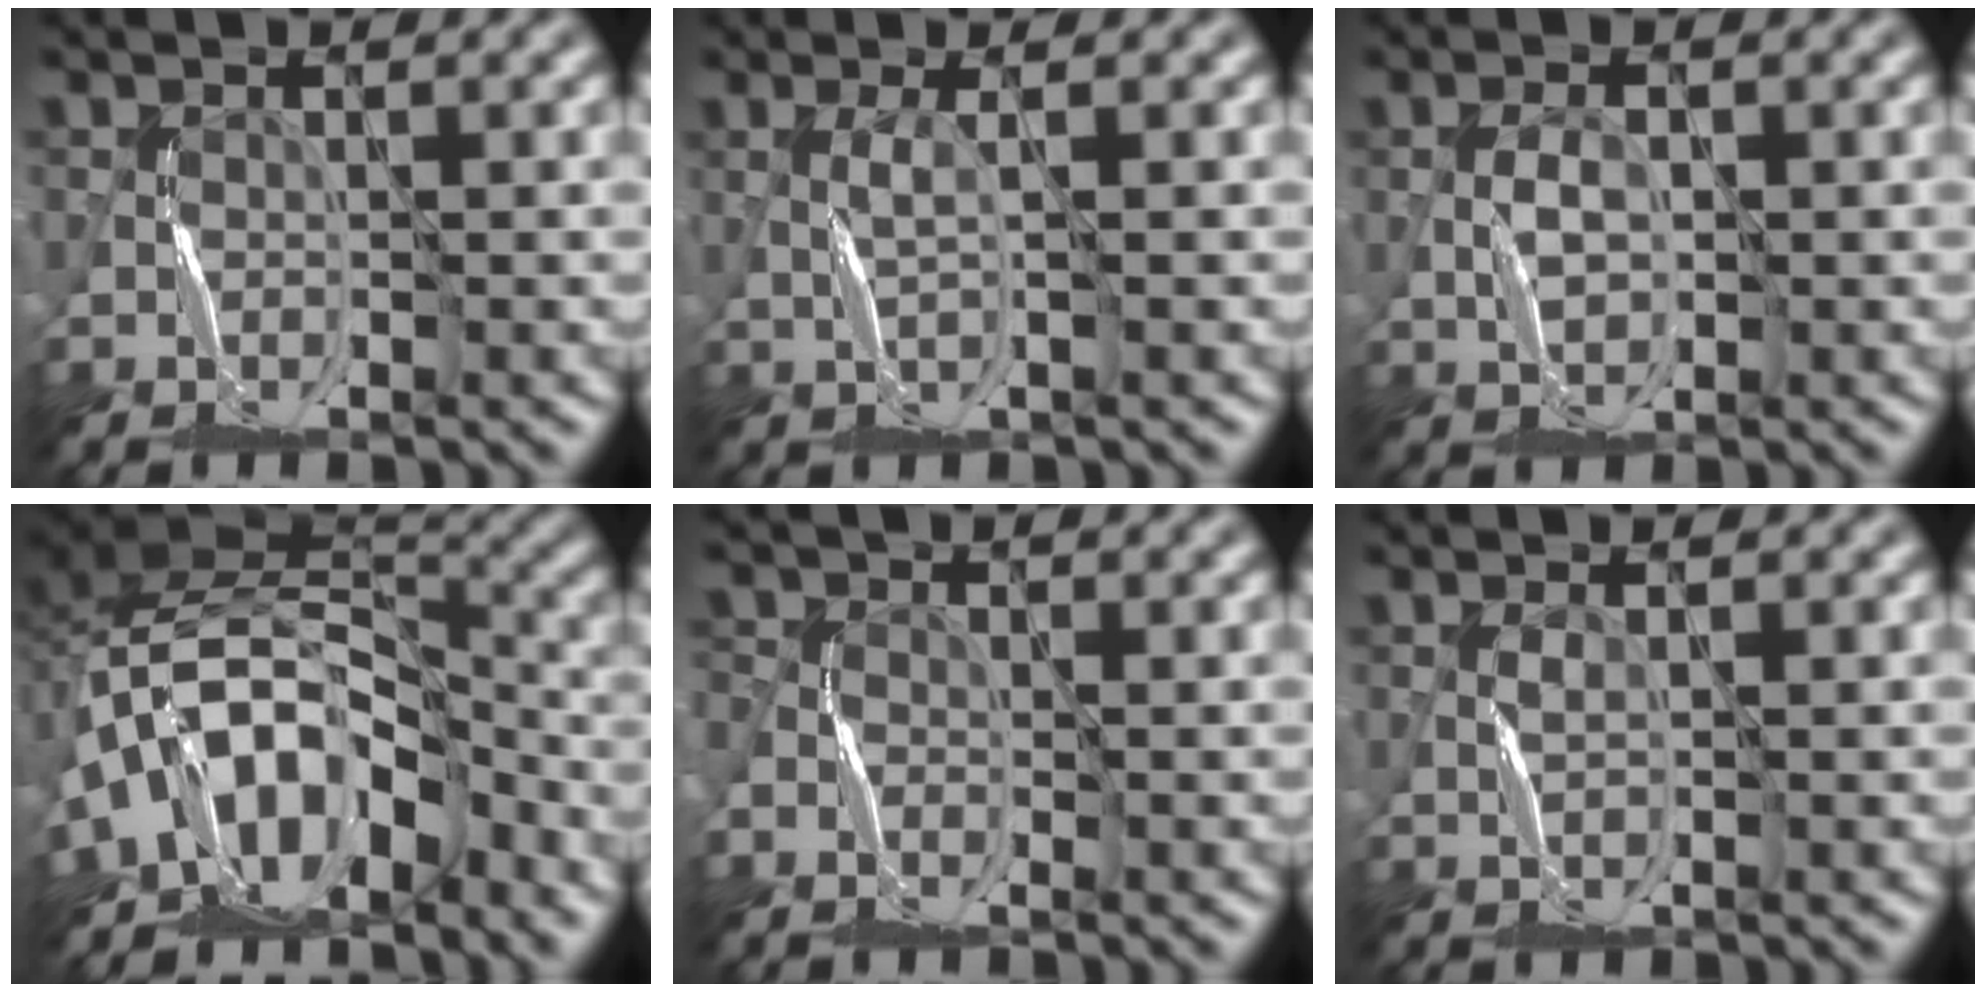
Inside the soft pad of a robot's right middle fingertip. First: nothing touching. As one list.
[{"total": 1.2, "force": [0.5, -0.1, 1.1], "torque": [-0.026, 0.001, 0.008]}, {"total": 1.5, "force": [0.2, 0.8, 1.3], "torque": [-0.028, 0.002, 0.005]}, {"total": 10.5, "force": [-5.7, 6.3, 6.2], "torque": [-0.094, 0.009, -0.106]}, {"total": 1.8, "force": [-0.7, 1.1, 1.3], "torque": [-0.034, -0.003, -0.013]}, {"total": 0.7, "force": [0.6, -0.2, 0.3], "torque": [-0.010, 0.001, 0.011]}]